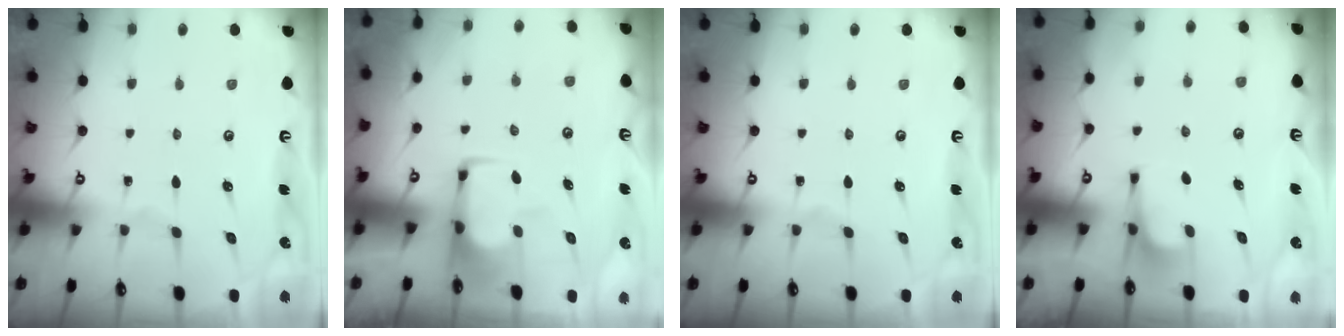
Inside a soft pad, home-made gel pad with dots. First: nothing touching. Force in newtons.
{"total": 2.0, "press": 1.9, "slide": 0.4}
{"total": 0.0}
{"total": 4.1, "press": 4.1, "slide": 0.3}